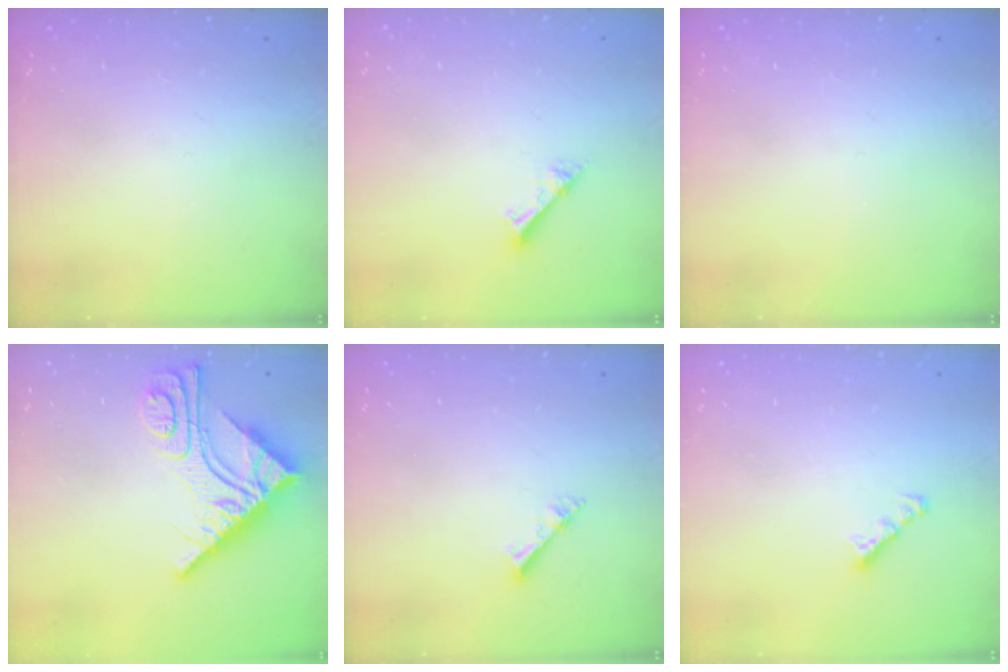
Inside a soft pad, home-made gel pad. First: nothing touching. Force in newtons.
{"total": 2.6, "press": 2.6, "slide": 0.2}
{"total": 0.0}
{"total": 12.6, "press": 12.5, "slide": 1.0}
{"total": 2.7, "press": 2.7, "slide": 0.3}
{"total": 2.2, "press": 2.1, "slide": 0.6}